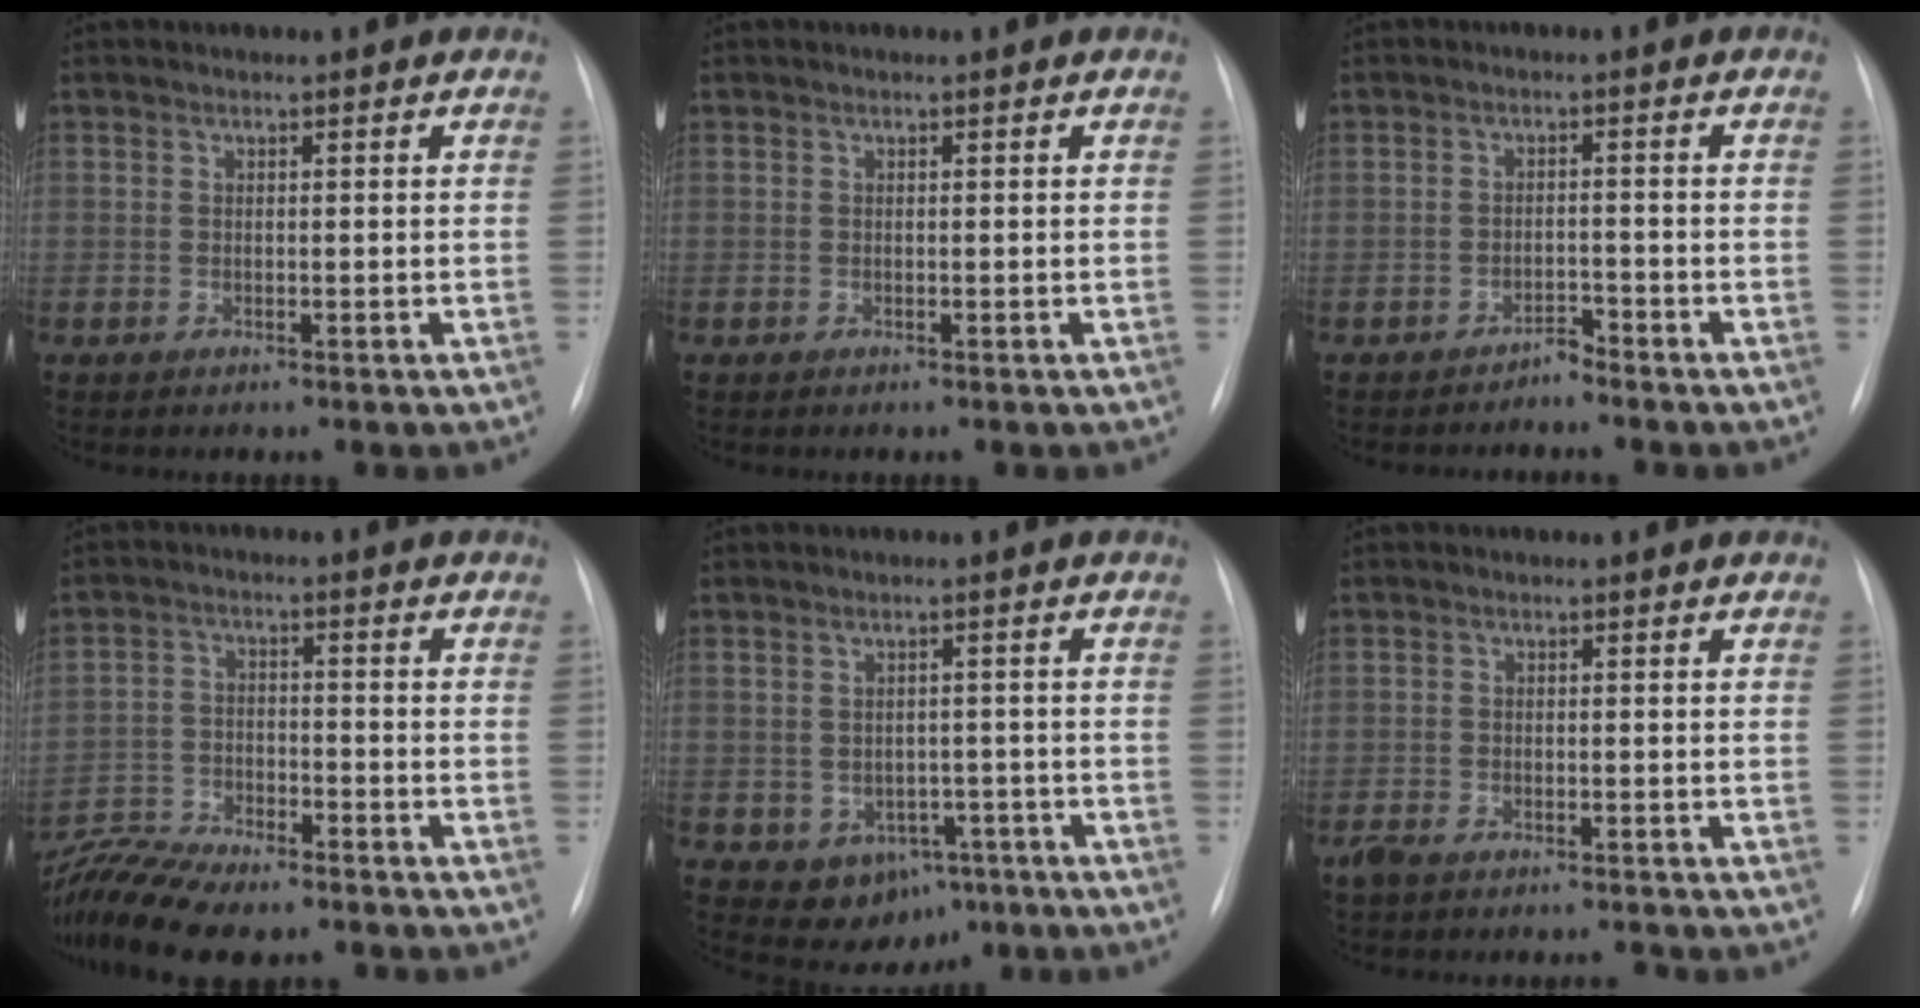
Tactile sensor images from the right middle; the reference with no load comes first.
{"total": 0.0}
{"total": 1.5, "force": [-1.5, 0.1, 0.0], "torque": [0.009, -0.001, -0.024]}
{"total": 11.8, "force": [-10.8, 2.0, 4.5], "torque": [-0.088, 0.000, -0.182]}
{"total": 6.4, "force": [-3.1, 4.8, 2.9], "torque": [-0.036, 0.014, -0.031]}
{"total": 3.6, "force": [-3.1, 1.0, 1.5], "torque": [-0.029, -0.006, -0.052]}